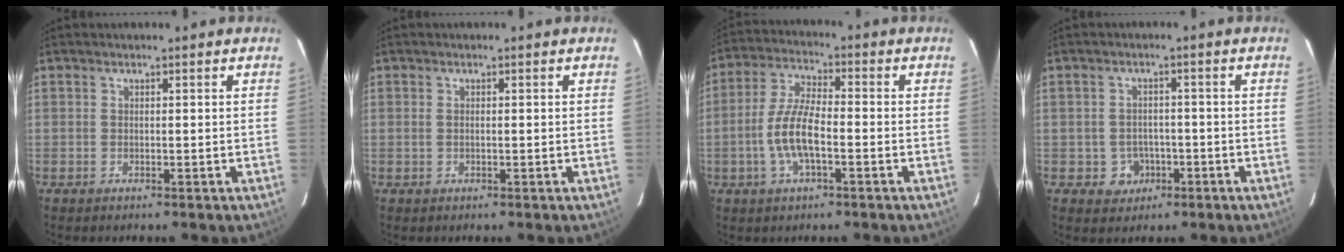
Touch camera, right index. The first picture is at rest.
{"total": 0.7, "force": [0.0, 0.4, 0.6], "torque": [-0.016, 0.001, -0.001]}
{"total": 8.9, "force": [-2.7, 3.0, 8.0], "torque": [-0.167, 0.003, -0.051]}
{"total": 4.4, "force": [-1.6, 4.1, 0.8], "torque": [-0.028, 0.013, -0.011]}